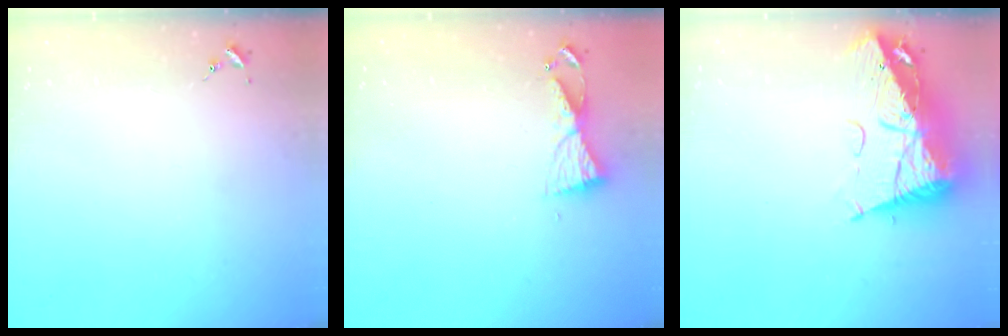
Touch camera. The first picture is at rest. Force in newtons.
{"total": 5.4, "press": 5.4, "slide": 0.5}
{"total": 16.3, "press": 16.1, "slide": 2.0}